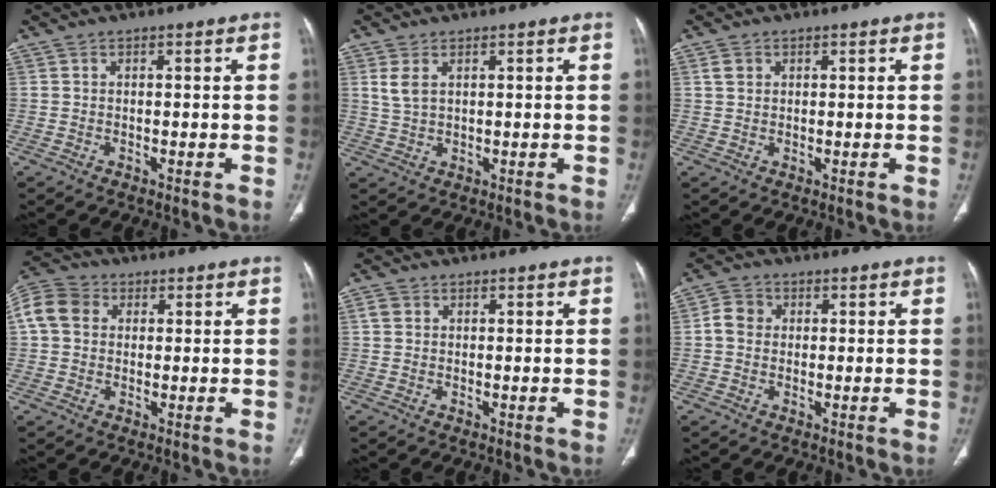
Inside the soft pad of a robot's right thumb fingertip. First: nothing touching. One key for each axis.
{"total": 3.3, "fx": 1.5, "fy": 1.8, "fz": 2.4, "tx": -0.049, "ty": -0.001, "tz": 0.039}
{"total": 1.9, "fx": 0.8, "fy": 1.5, "fz": 0.9, "tx": -0.009, "ty": -0.001, "tz": 0.017}
{"total": 8.9, "fx": 2.0, "fy": 7.2, "fz": 4.8, "tx": -0.088, "ty": 0.021, "tz": 0.029}
{"total": 1.5, "fx": 0.4, "fy": 1.3, "fz": 0.7, "tx": -0.010, "ty": 0.003, "tz": 0.005}
{"total": 3.8, "fx": 0.2, "fy": 3.3, "fz": 1.8, "tx": -0.024, "ty": 0.009, "tz": -0.002}